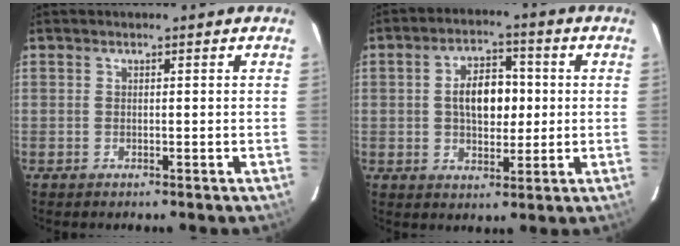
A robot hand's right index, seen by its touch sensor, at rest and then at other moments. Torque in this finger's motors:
{"motor_torque": [1.23, -0.06, 0.63, 0.13]}